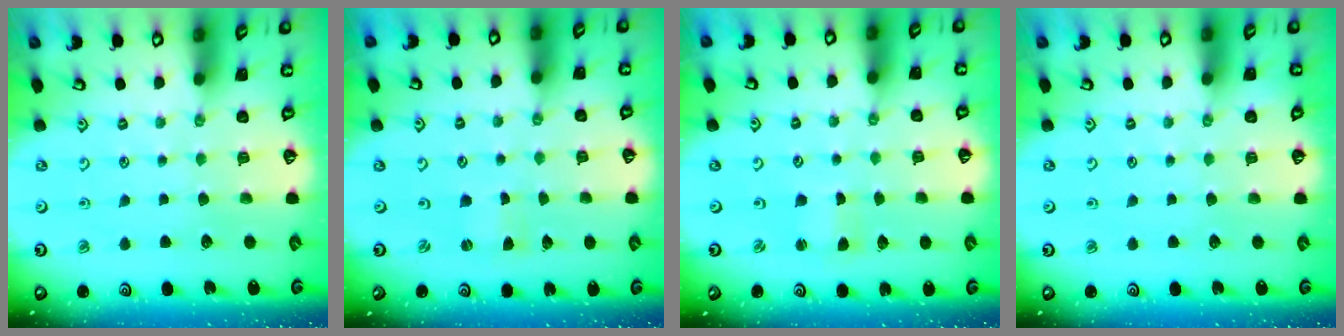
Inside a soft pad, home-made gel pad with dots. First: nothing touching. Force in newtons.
{"total": 0.0}
{"total": 0.9, "press": 0.9, "slide": 0.2}
{"total": 0.0}